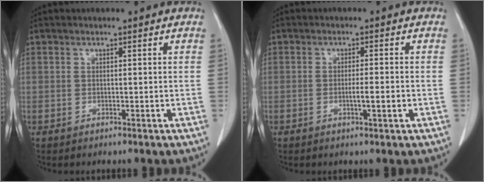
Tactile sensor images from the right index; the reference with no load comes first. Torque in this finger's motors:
{"motor_torque": [0.49, -0.18, 0.26, 0.05]}